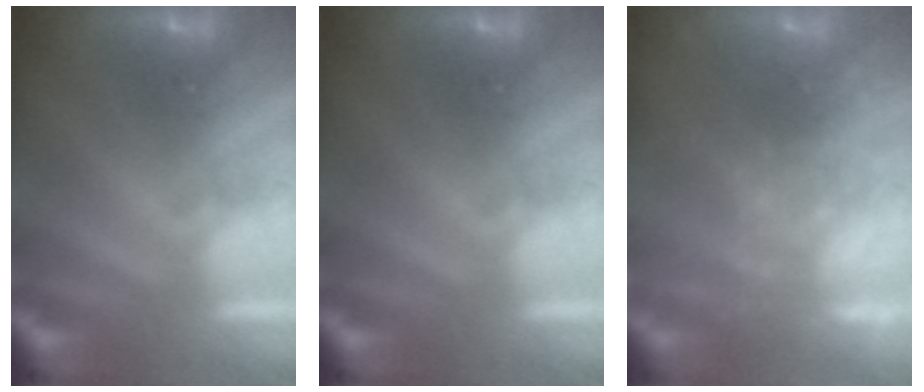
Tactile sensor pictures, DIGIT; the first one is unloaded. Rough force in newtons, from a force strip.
{"total": 0.0}
{"total": 7.2}